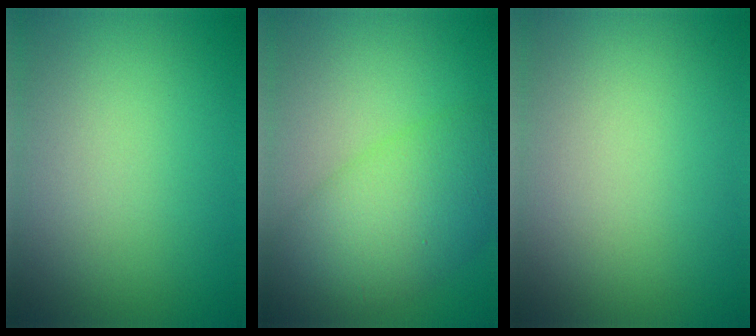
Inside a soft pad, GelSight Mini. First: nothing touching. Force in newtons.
{"total": 7.9, "press": 7.9, "slide": 0.1}
{"total": 0.0}